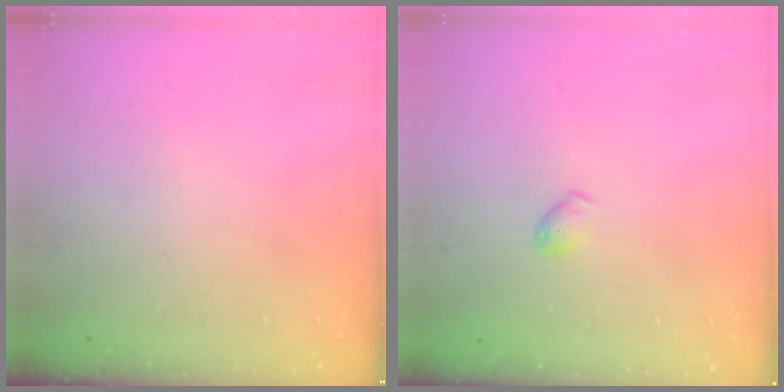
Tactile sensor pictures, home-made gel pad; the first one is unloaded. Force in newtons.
{"total": 3.2, "press": 3.2, "slide": 0.5}